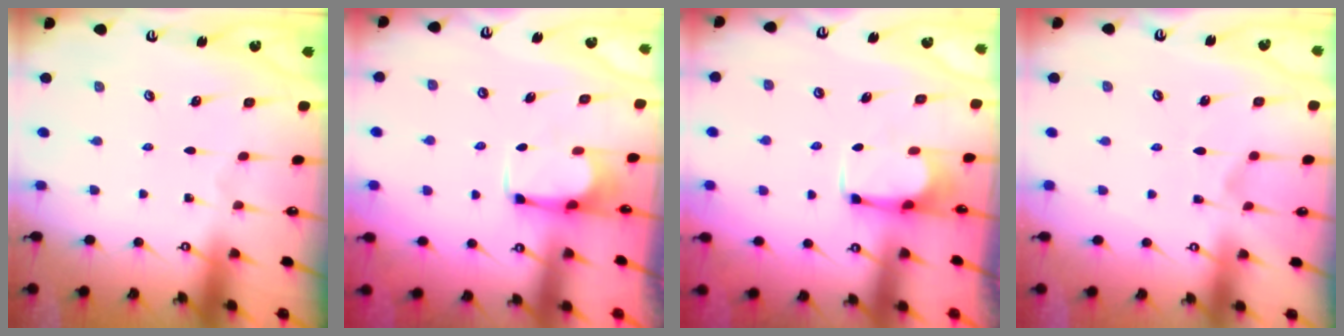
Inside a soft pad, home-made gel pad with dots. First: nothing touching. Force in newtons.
{"total": 2.8, "press": 2.8, "slide": 0.5}
{"total": 2.8, "press": 2.8, "slide": 0.5}
{"total": 5.3, "press": 5.1, "slide": 1.2}